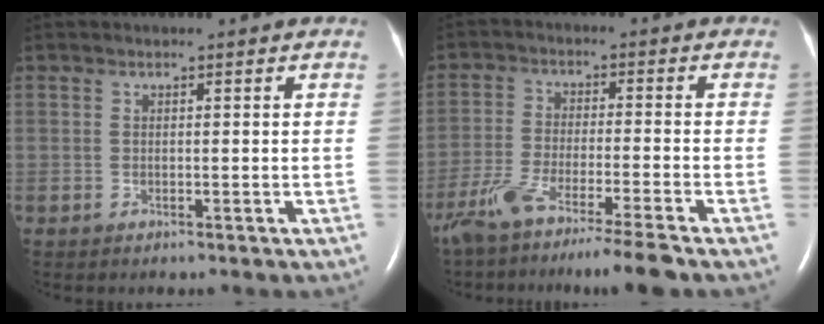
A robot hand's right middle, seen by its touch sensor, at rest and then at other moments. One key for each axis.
{"total": 11.7, "fx": -9.4, "fy": -1.1, "fz": 6.9, "tx": -0.113, "ty": -0.036, "tz": -0.155}